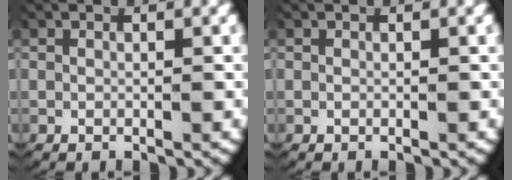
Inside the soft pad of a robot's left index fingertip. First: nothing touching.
{"total": 0.0}